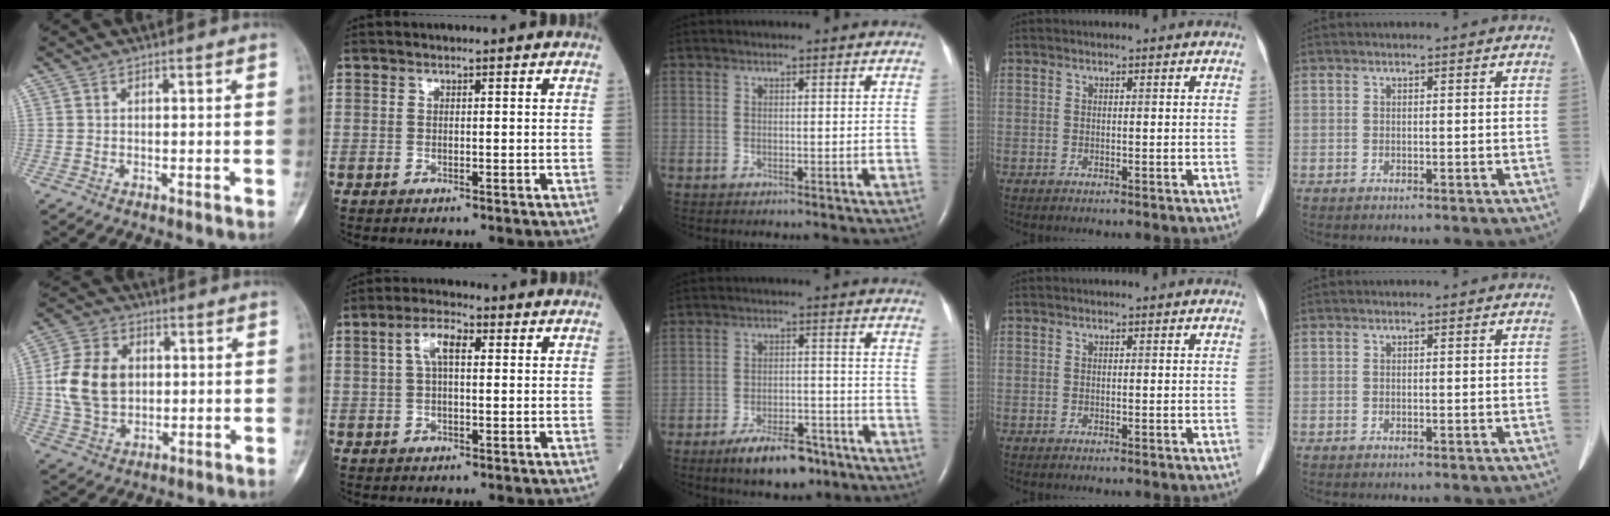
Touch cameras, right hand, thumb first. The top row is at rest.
{"thumb": {"total": 12.7, "force": [1.1, 9.4, 8.5], "torque": [-0.146, 0.005, 0.022]}, "index": {"total": 5.1, "force": [1.4, 1.8, 4.5], "torque": [-0.092, 0.017, 0.026]}, "middle": {"total": 8.4, "force": [-5.9, 3.2, 5.1], "torque": [-0.087, -0.002, -0.094]}}